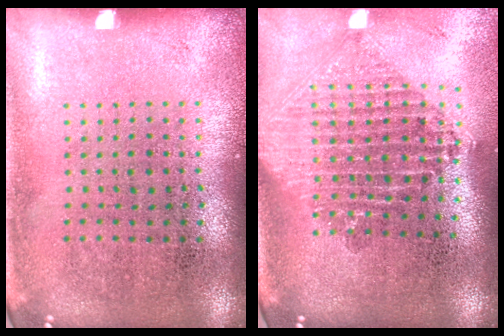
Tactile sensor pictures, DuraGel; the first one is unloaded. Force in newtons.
{"total": 2.2, "press": 1.7, "slide": 1.4}